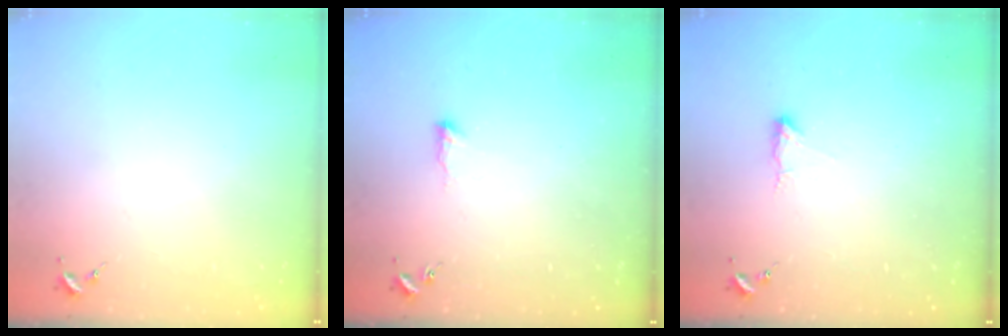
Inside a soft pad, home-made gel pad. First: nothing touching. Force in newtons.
{"total": 4.8, "press": 4.7, "slide": 0.7}
{"total": 5.0, "press": 4.9, "slide": 0.7}